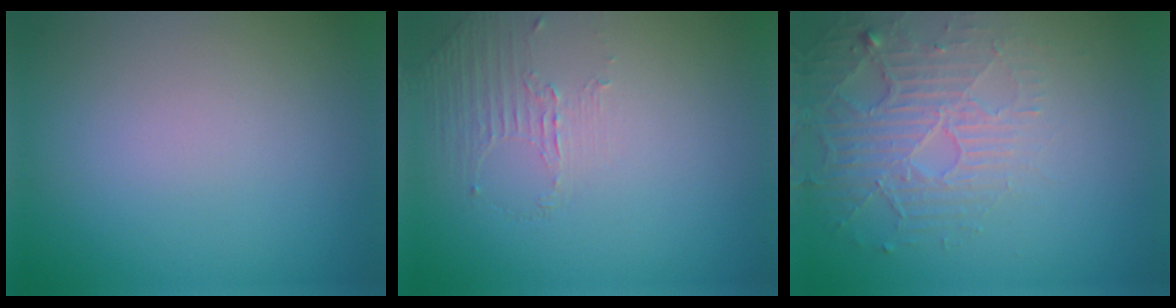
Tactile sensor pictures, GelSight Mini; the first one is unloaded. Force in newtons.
{"total": 1.2, "press": 0.4, "slide": 1.1}
{"total": 5.2, "press": 3.3, "slide": 4.1}